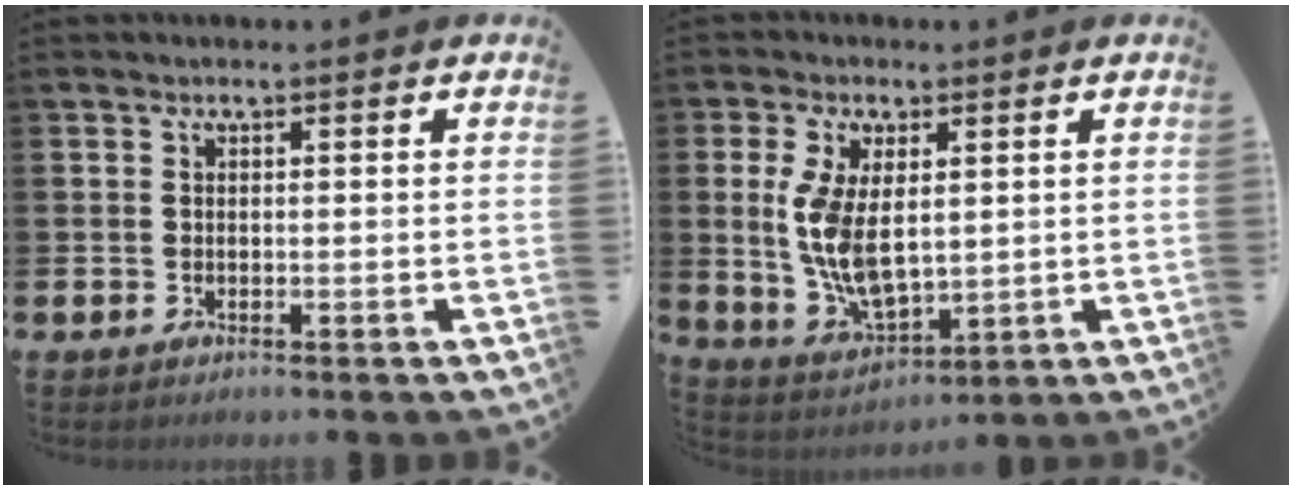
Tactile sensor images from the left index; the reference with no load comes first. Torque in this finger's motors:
{"motor_torque": [2.14, 0.00, 1.05, 0.21]}